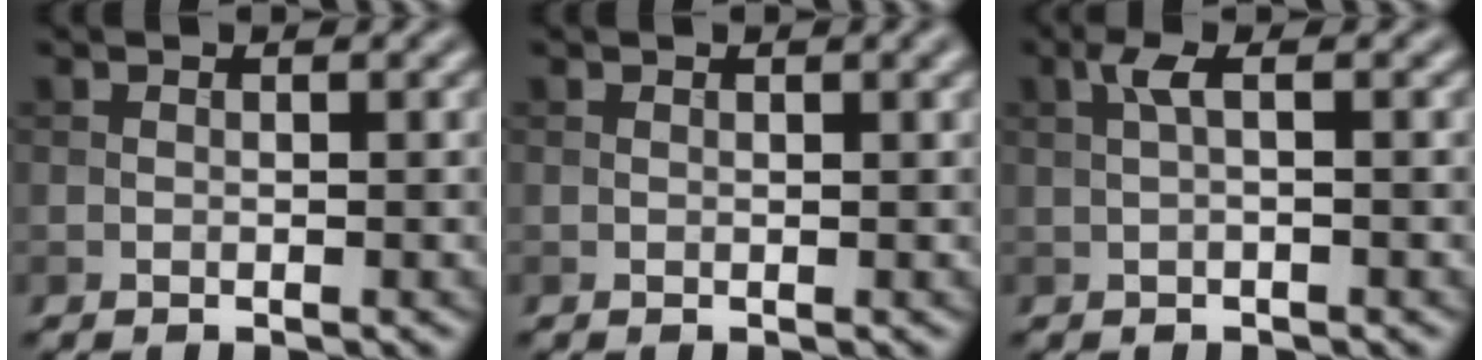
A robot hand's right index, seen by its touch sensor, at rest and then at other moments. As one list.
[{"total": 0.9, "force": [0.6, 0.2, 0.7], "torque": [-0.009, 0.003, 0.010]}, {"total": 1.8, "force": [0.4, 0.3, 1.7], "torque": [-0.037, 0.006, 0.005]}]